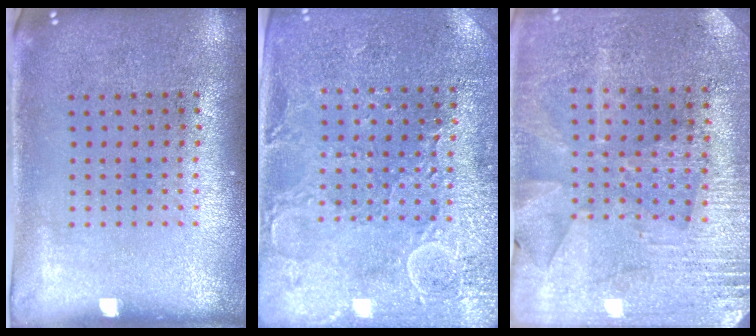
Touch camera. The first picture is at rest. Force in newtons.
{"total": 2.9, "press": 2.9, "slide": 0.4}
{"total": 2.8, "press": 2.7, "slide": 0.6}